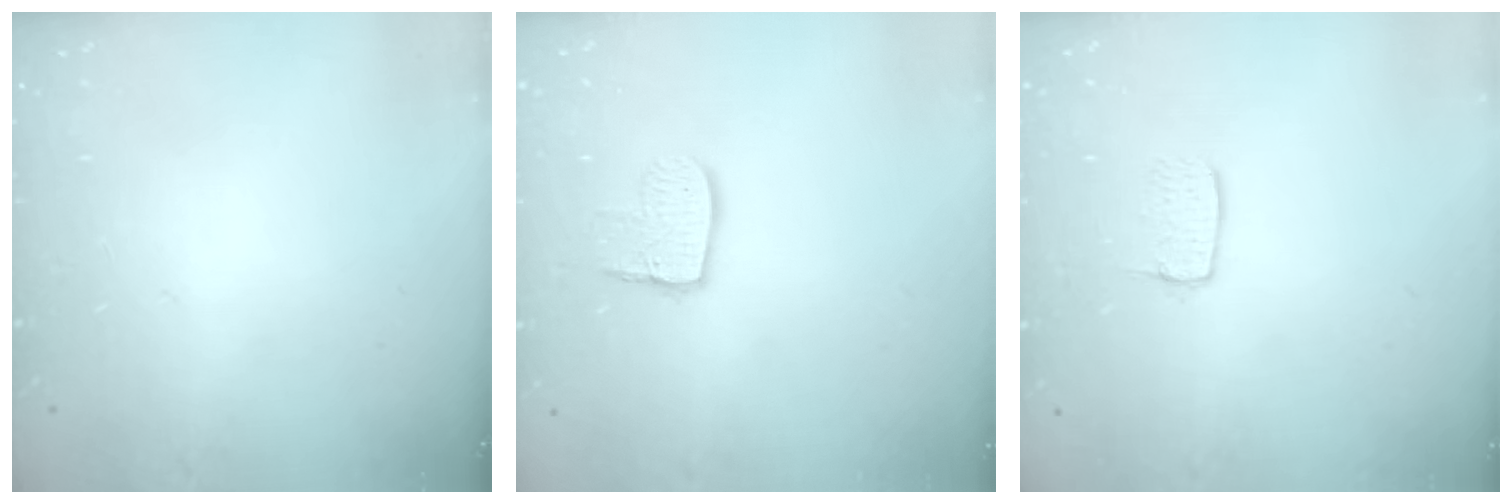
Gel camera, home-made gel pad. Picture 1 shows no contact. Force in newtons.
{"total": 8.7, "press": 8.6, "slide": 0.7}
{"total": 5.6, "press": 5.6, "slide": 0.2}